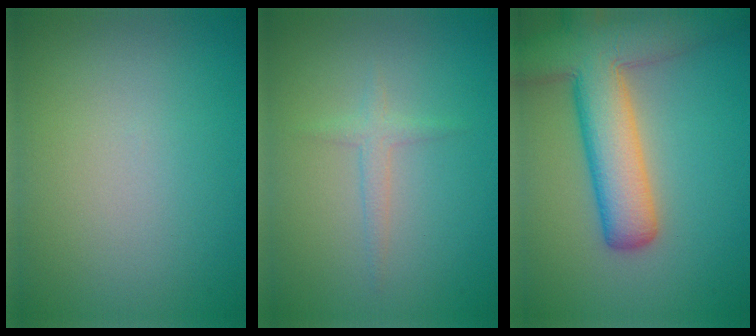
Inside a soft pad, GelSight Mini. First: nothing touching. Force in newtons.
{"total": 1.3, "press": 1.3, "slide": 0.1}
{"total": 9.4, "press": 9.4, "slide": 0.6}